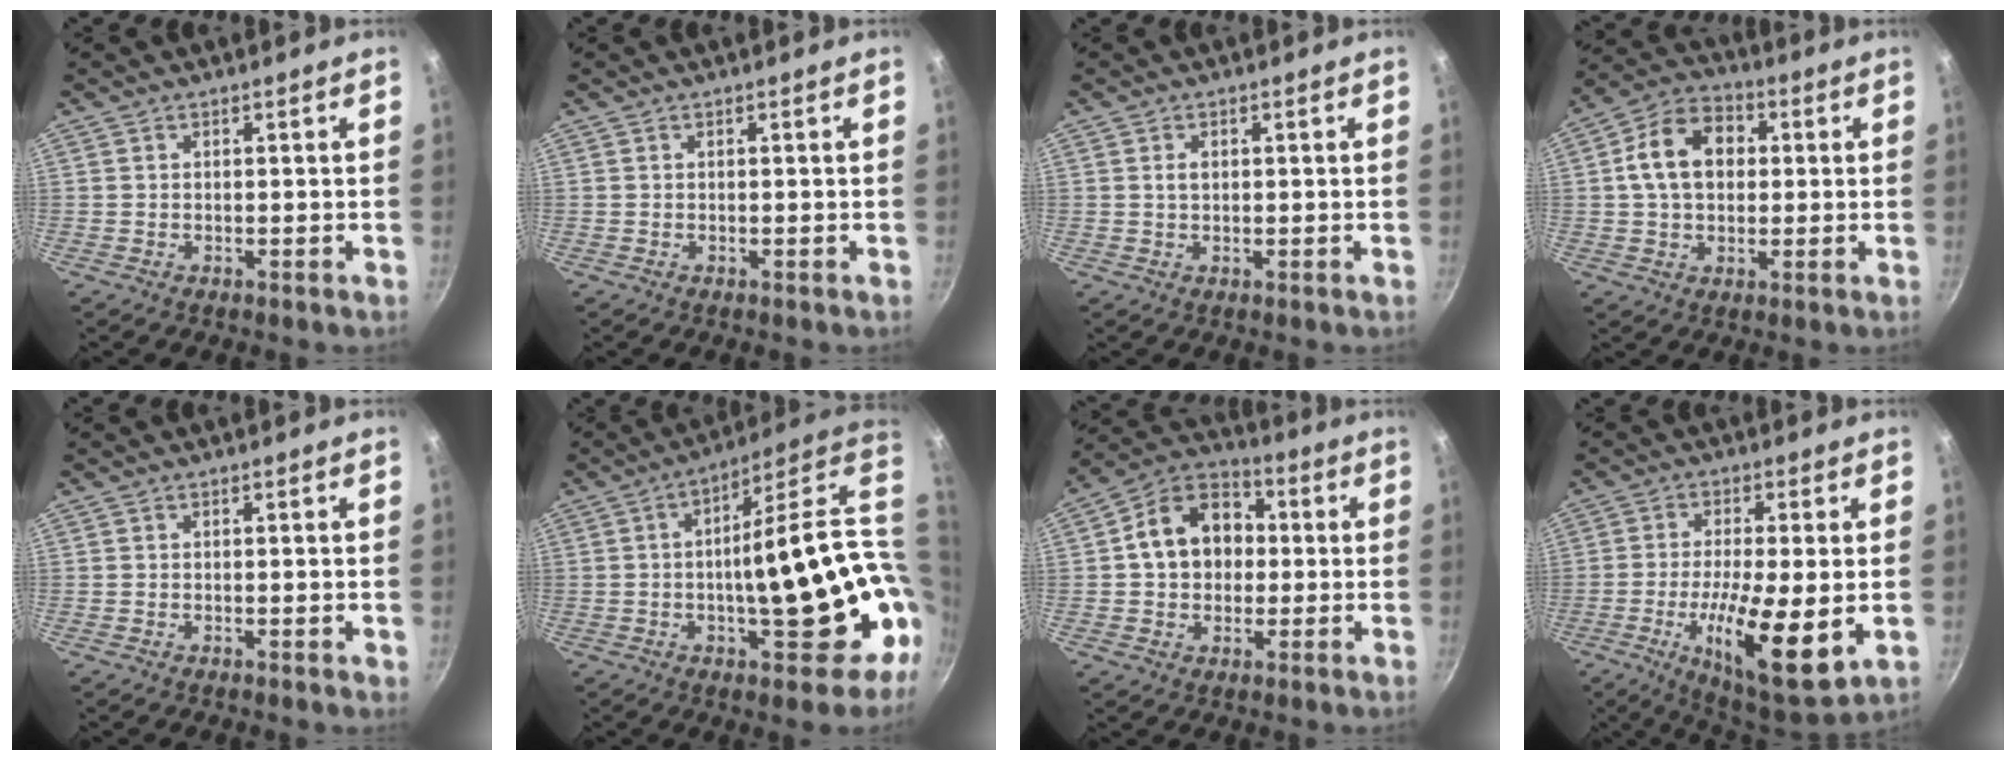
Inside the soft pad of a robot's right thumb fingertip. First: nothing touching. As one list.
[{"total": 0.0}, {"total": 1.6, "force": [0.3, 1.0, 1.1], "torque": [-0.018, 0.002, 0.006]}, {"total": 12.3, "force": [1.8, 8.9, 8.2], "torque": [-0.113, 0.020, 0.016]}, {"total": 0.8, "force": [-0.1, 0.2, 0.8], "torque": [-0.012, 0.000, -0.003]}, {"total": 24.6, "force": [-1.3, 8.0, 23.2], "torque": [-0.283, 0.007, -0.006]}, {"total": 13.8, "force": [1.2, 10.8, 8.5], "torque": [-0.106, 0.029, 0.002]}, {"total": 16.4, "force": [-3.4, 4.4, 15.4], "torque": [-0.253, -0.005, -0.053]}]